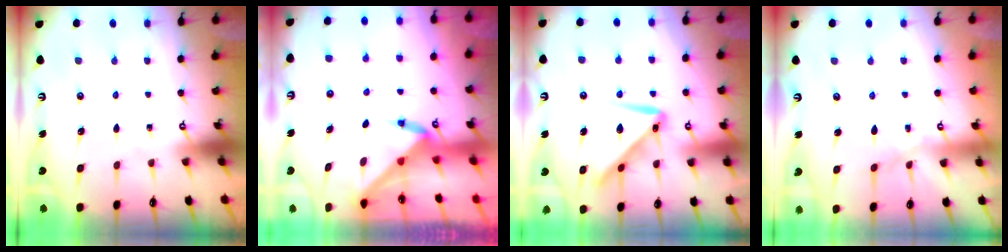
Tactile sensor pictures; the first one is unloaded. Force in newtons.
{"total": 3.5, "press": 3.4, "slide": 0.3}
{"total": 11.8, "press": 11.8, "slide": 0.7}
{"total": 6.2, "press": 6.2, "slide": 0.5}